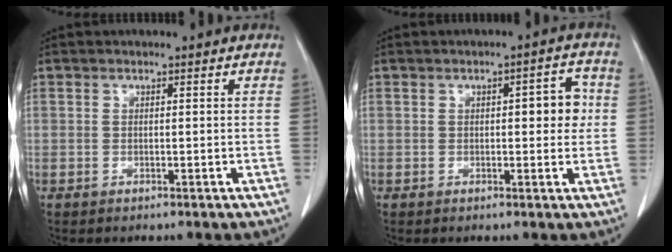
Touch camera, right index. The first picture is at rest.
{"total": 4.6, "force": [0.5, 1.7, 4.3], "torque": [-0.048, 0.012, 0.005]}